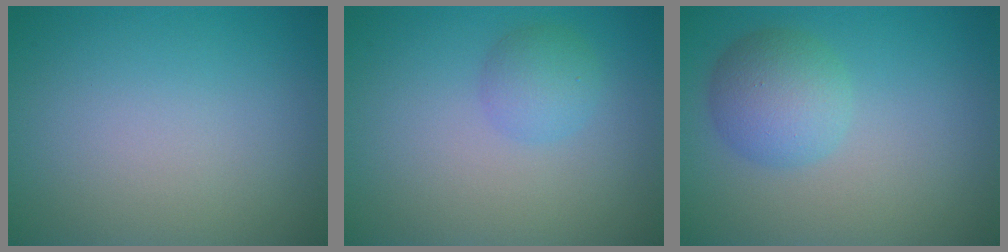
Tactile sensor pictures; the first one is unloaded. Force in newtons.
{"total": 2.1, "press": 2.1, "slide": 0.1}
{"total": 3.8, "press": 3.8, "slide": 0.1}